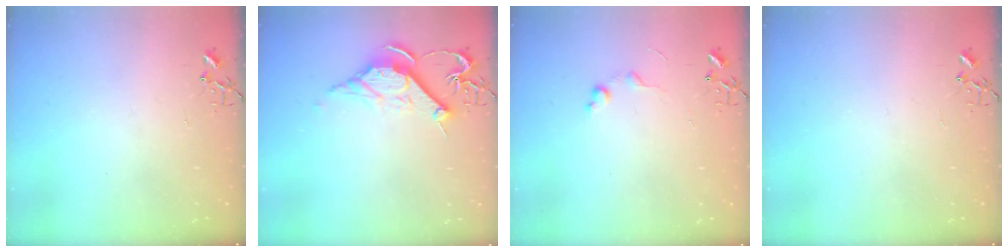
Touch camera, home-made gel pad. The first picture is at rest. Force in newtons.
{"total": 11.7, "press": 11.7, "slide": 0.4}
{"total": 5.6, "press": 5.6, "slide": 0.7}
{"total": 0.0}